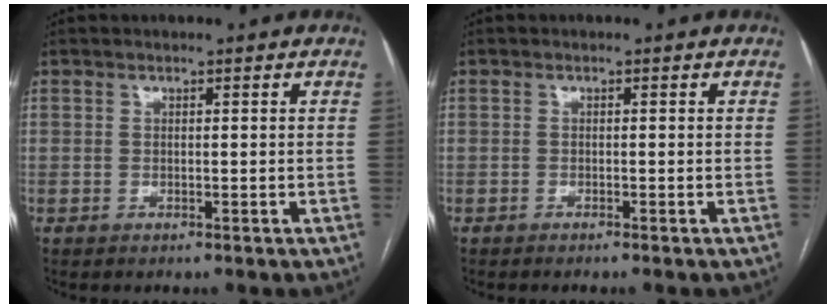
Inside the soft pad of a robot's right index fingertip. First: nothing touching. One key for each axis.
{"total": 0.5, "fx": -0.4, "fy": -0.1, "fz": 0.4, "tx": -0.010, "ty": 0.000, "tz": -0.008}